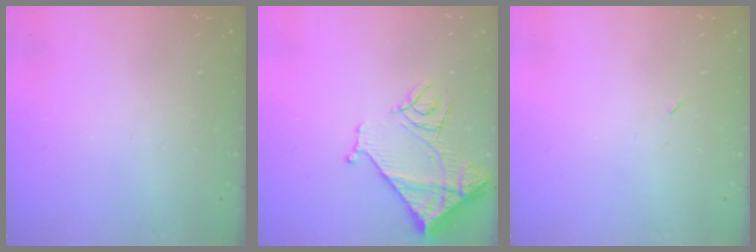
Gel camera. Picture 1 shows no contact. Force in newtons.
{"total": 13.0, "press": 13.0, "slide": 1.1}
{"total": 2.2, "press": 1.8, "slide": 1.2}